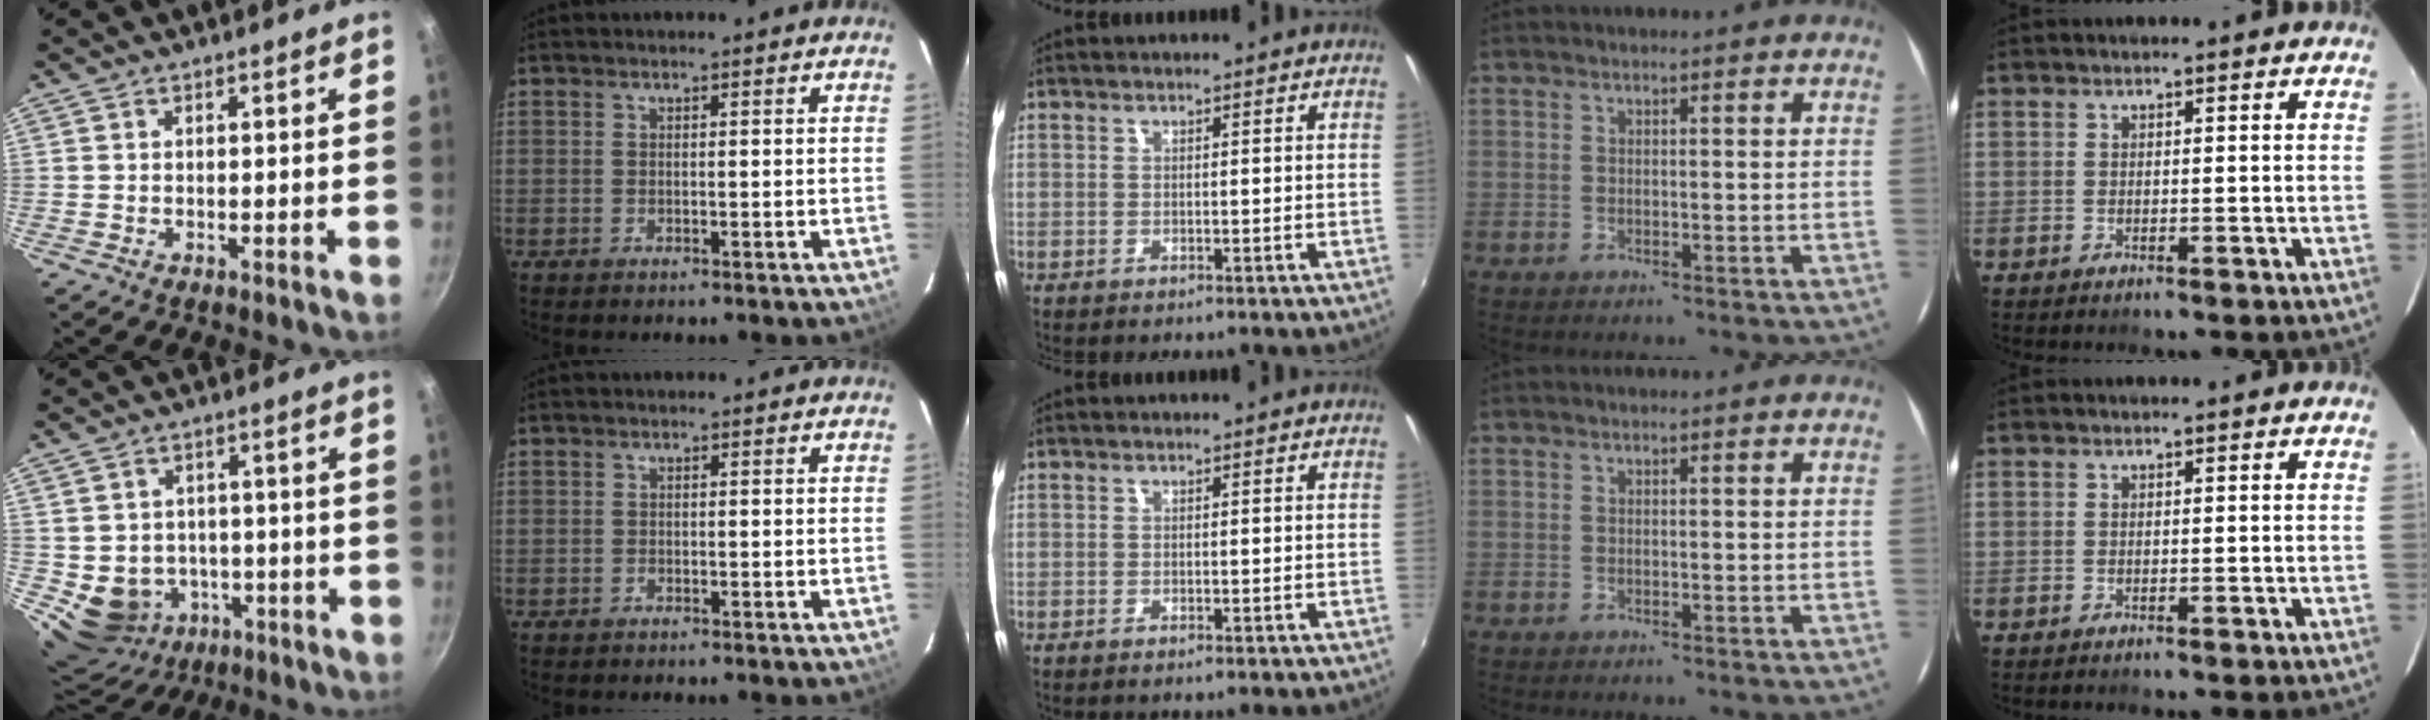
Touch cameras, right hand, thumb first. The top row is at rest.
{"thumb": {"total": 12.8, "force": [-3.7, 11.2, 5.1], "torque": [-0.071, 0.036, -0.032]}, "index": {"total": 0.7, "force": [-0.4, 0.6, -0.2], "torque": [0.001, 0.002, -0.006]}}